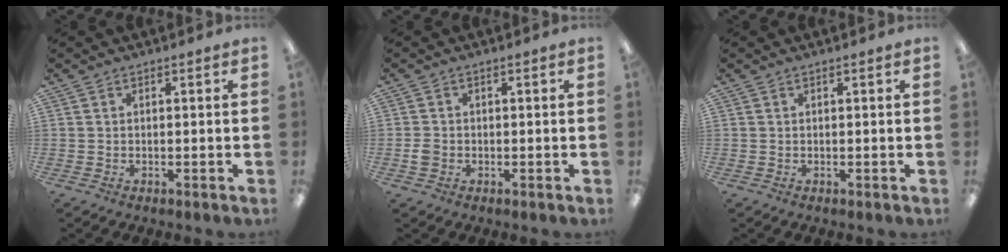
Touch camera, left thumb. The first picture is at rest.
{"total": 1.9, "force": [-0.5, 1.5, 1.0], "torque": [-0.017, 0.004, -0.011]}
{"total": 0.0}